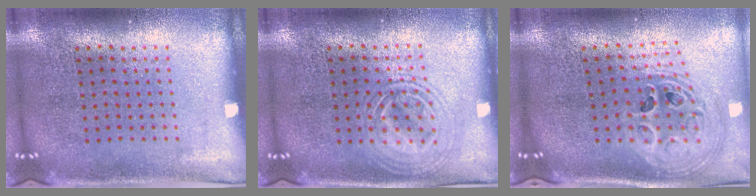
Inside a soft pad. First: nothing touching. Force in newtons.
{"total": 2.8, "press": 2.7, "slide": 0.4}
{"total": 2.6, "press": 1.9, "slide": 1.8}